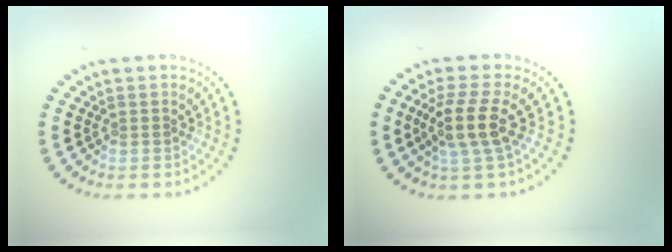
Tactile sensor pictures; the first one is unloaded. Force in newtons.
{"total": 3.7, "press": 2.9, "slide": 2.3}